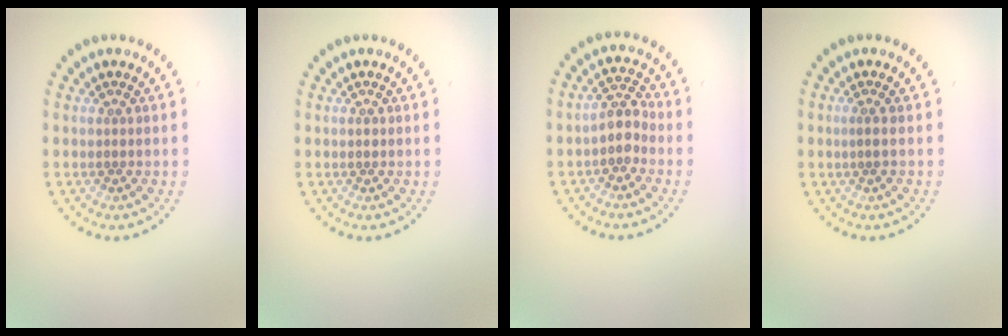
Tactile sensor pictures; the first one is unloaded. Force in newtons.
{"total": 0.6, "press": 0.6, "slide": 0.1}
{"total": 2.4, "press": 2.1, "slide": 1.2}
{"total": 0.6, "press": 0.3, "slide": 0.5}